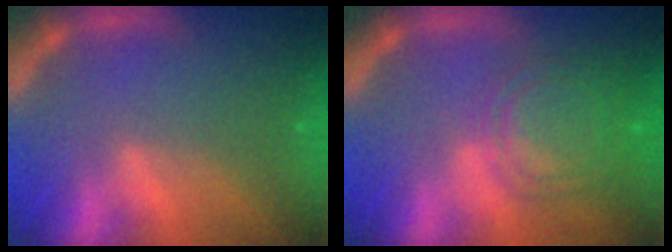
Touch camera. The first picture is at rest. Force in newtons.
{"total": 7.6}